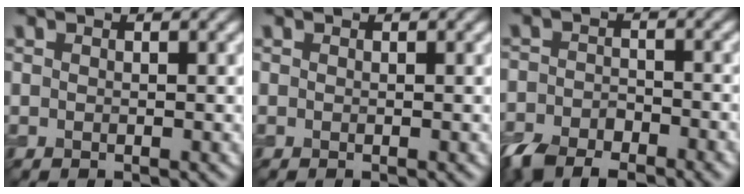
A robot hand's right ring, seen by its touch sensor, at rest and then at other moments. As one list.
[{"total": 0.0}, {"total": 5.8, "force": [-4.3, 2.6, 3.0], "torque": [-0.051, -0.007, -0.083]}]